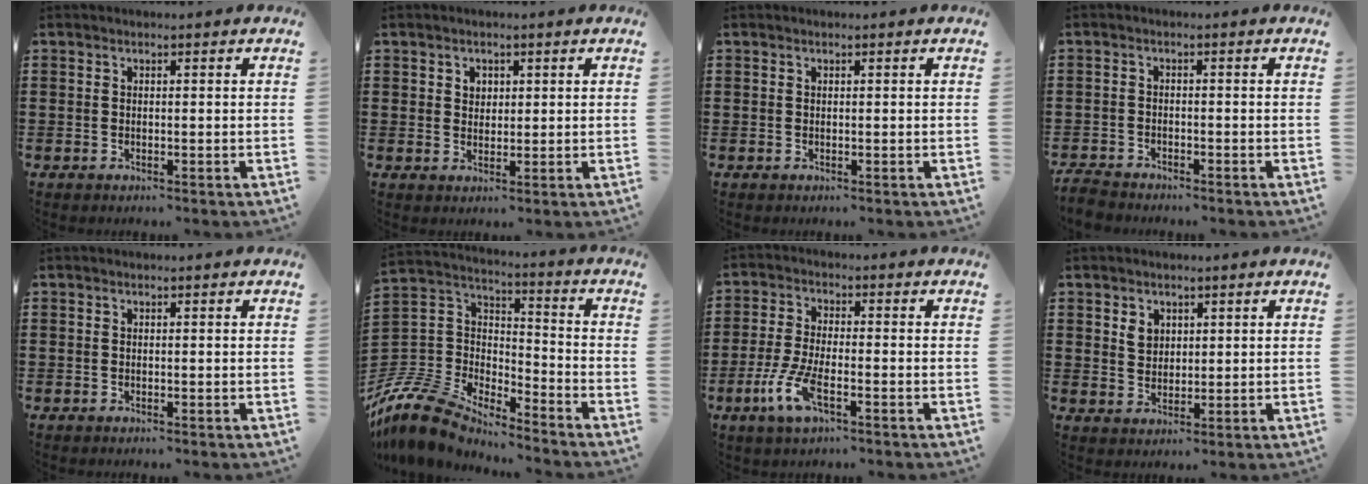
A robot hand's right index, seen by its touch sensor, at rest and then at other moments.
{"total": 1.8, "force": [0.9, 1.5, 0.5], "torque": [-0.014, 0.009, 0.017]}
{"total": 0.0}
{"total": 2.1, "force": [-2.1, 0.1, 0.1], "torque": [-0.007, -0.002, -0.044]}
{"total": 0.0}
{"total": 9.7, "force": [-9.0, 2.8, 2.3], "torque": [-0.089, -0.002, -0.189]}
{"total": 6.4, "force": [-3.0, 1.8, 5.4], "torque": [-0.135, -0.018, -0.062]}
{"total": 2.7, "force": [1.4, 2.1, 0.9], "torque": [-0.017, 0.004, 0.024]}